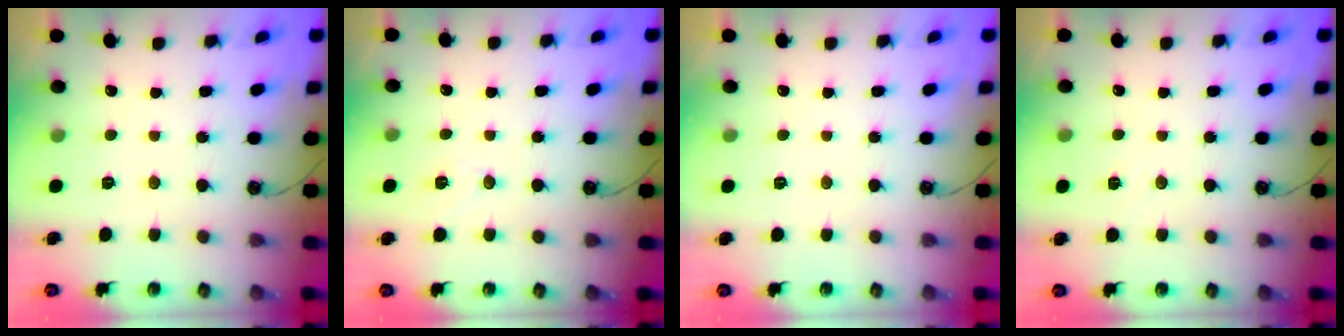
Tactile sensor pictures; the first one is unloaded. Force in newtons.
{"total": 5.6, "press": 4.2, "slide": 3.8}
{"total": 4.3, "press": 0.3, "slide": 4.3}
{"total": 4.8, "press": 4.4, "slide": 1.9}